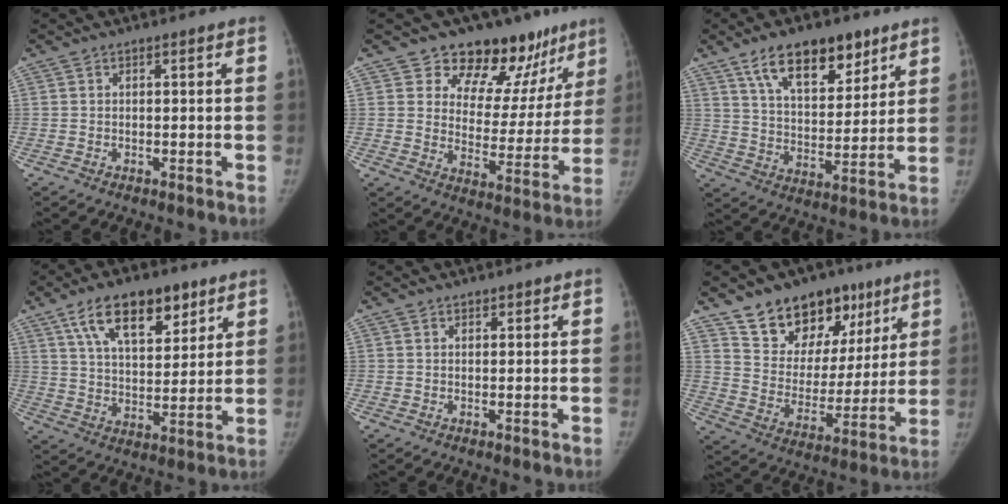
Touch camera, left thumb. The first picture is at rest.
{"total": 17.0, "force": [12.7, 9.1, 6.6], "torque": [-0.020, -0.085, 0.166]}
{"total": 15.7, "force": [9.8, 7.8, 9.5], "torque": [-0.108, -0.046, 0.168]}
{"total": 15.7, "force": [8.9, 7.7, 10.4], "torque": [-0.131, -0.033, 0.153]}
{"total": 1.1, "force": [0.8, 0.7, 0.2], "torque": [0.009, -0.005, 0.009]}
{"total": 19.7, "force": [12.5, 12.5, 8.7], "torque": [-0.073, -0.046, 0.204]}